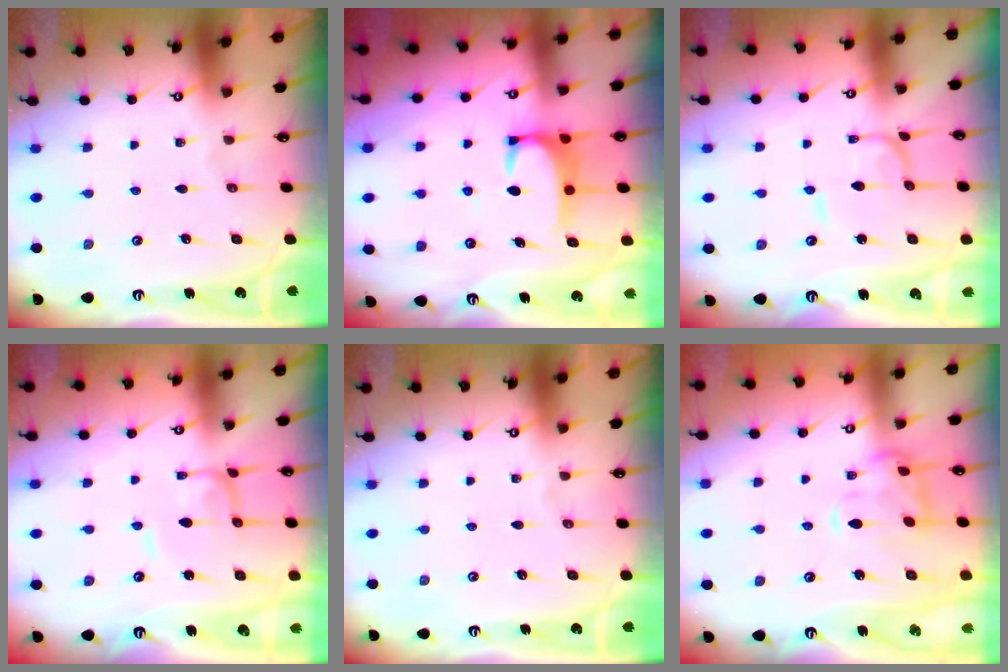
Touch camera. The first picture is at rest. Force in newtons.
{"total": 3.6, "press": 3.5, "slide": 0.9}
{"total": 1.4, "press": 1.4, "slide": 0.0}
{"total": 1.5, "press": 1.5, "slide": 0.2}
{"total": 0.0}
{"total": 2.6, "press": 2.5, "slide": 0.7}